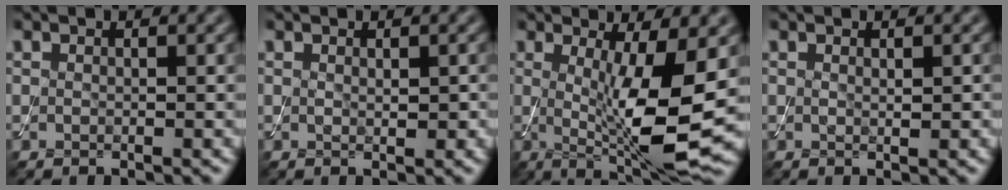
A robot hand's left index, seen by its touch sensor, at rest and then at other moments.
{"total": 1.0, "force": [0.2, 0.5, 0.8], "torque": [-0.012, -0.004, 0.005]}
{"total": 9.1, "force": [-0.2, 2.0, 8.9], "torque": [-0.146, -0.020, 0.006]}
{"total": 0.7, "force": [0.2, 0.3, 0.6], "torque": [-0.009, -0.003, 0.004]}